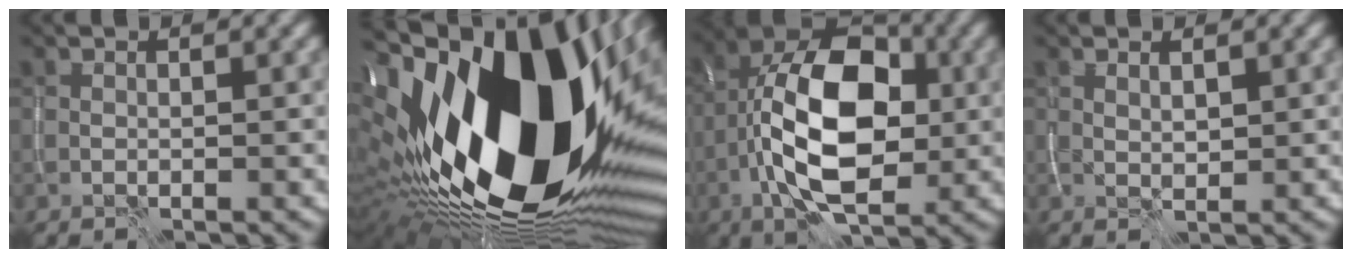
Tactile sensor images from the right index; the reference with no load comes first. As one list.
[{"total": 23.0, "force": [0.1, 11.2, 20.1], "torque": [-0.374, -0.047, -0.001]}, {"total": 12.9, "force": [-1.6, 6.9, 10.8], "torque": [-0.181, 0.023, -0.038]}, {"total": 1.4, "force": [0.6, 0.5, 1.1], "torque": [-0.022, -0.004, 0.014]}]